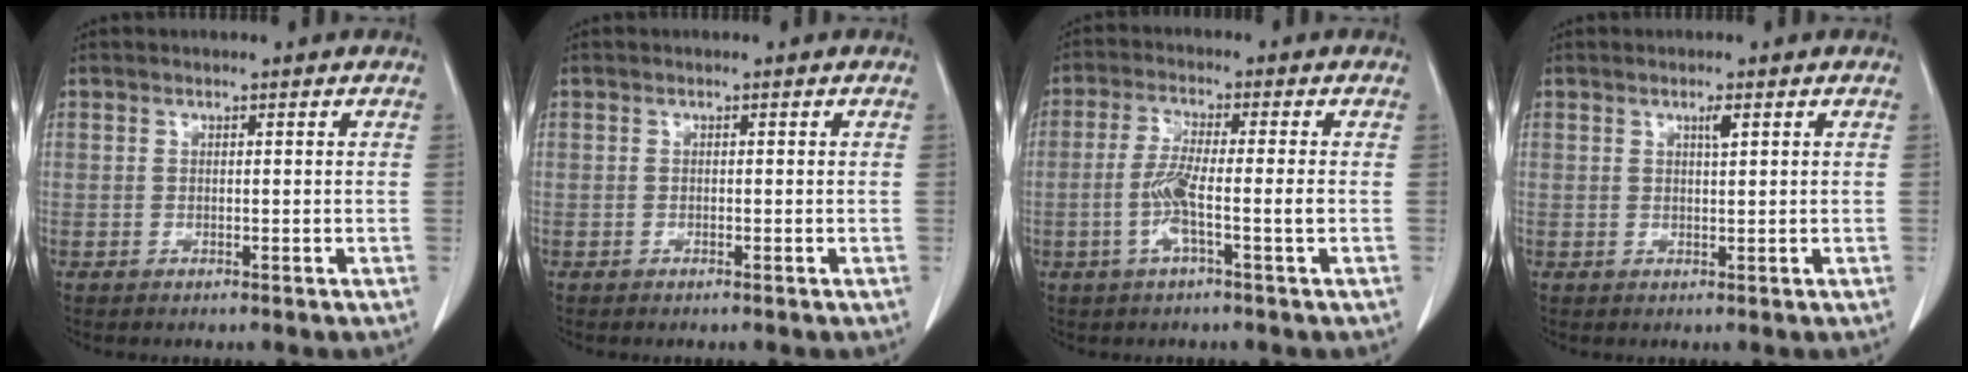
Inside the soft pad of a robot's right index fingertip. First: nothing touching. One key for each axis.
{"total": 0.0}
{"total": 5.7, "fx": -1.6, "fy": -0.2, "fz": 5.5, "tx": -0.111, "ty": -0.001, "tz": -0.033}
{"total": 1.3, "fx": 0.7, "fy": 0.1, "fz": 1.1, "tx": -0.020, "ty": -0.001, "tz": 0.011}